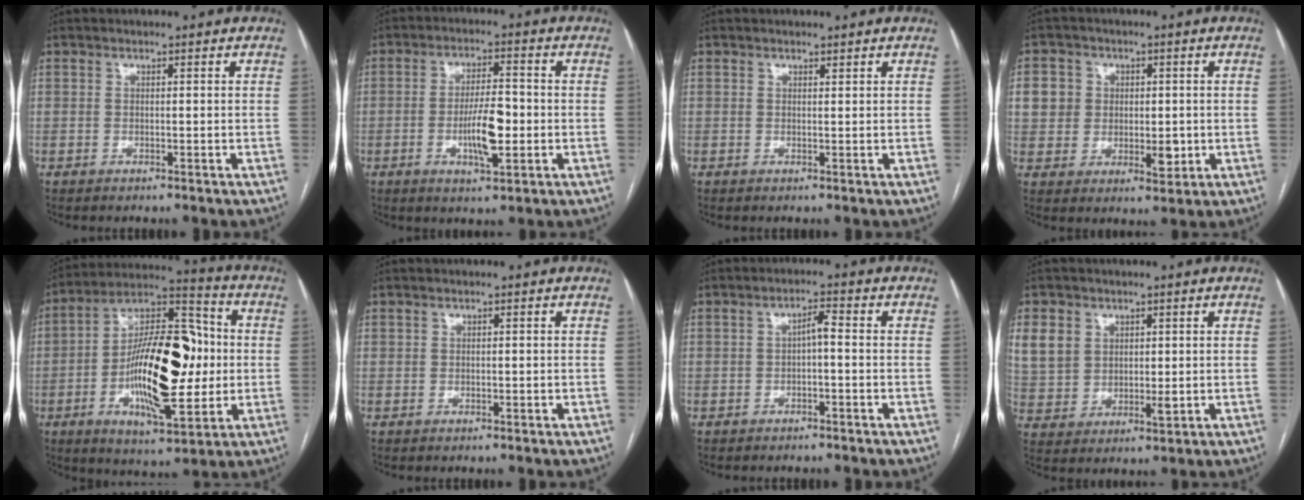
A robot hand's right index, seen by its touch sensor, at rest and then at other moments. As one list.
[{"total": 7.5, "force": [-1.6, 1.9, 7.1], "torque": [-0.131, -0.001, -0.027]}, {"total": 0.6, "force": [0.6, 0.1, 0.2], "torque": [-0.008, -0.003, 0.009]}, {"total": 7.4, "force": [1.0, 6.6, 3.2], "torque": [-0.043, 0.007, 0.024]}, {"total": 20.6, "force": [-1.6, 7.1, 19.3], "torque": [-0.335, 0.016, -0.029]}, {"total": 0.6, "force": [0.2, 0.4, 0.4], "torque": [-0.010, 0.002, 0.006]}, {"total": 2.4, "force": [-0.2, 0.6, 2.3], "torque": [-0.041, 0.011, -0.003]}, {"total": 9.3, "force": [3.7, 7.5, 4.1], "torque": [-0.096, 0.007, 0.085]}]